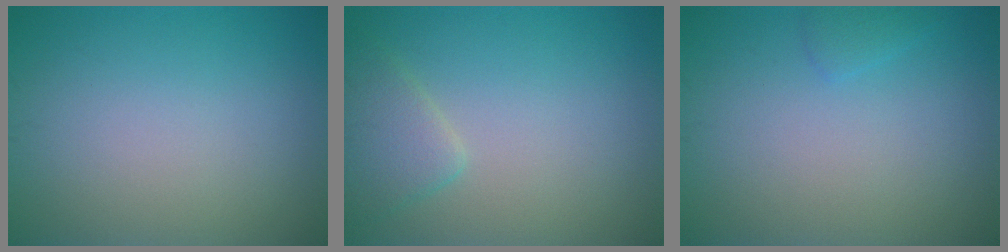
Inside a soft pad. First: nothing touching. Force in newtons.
{"total": 2.5, "press": 2.5, "slide": 0.2}
{"total": 0.9, "press": 0.9, "slide": 0.1}